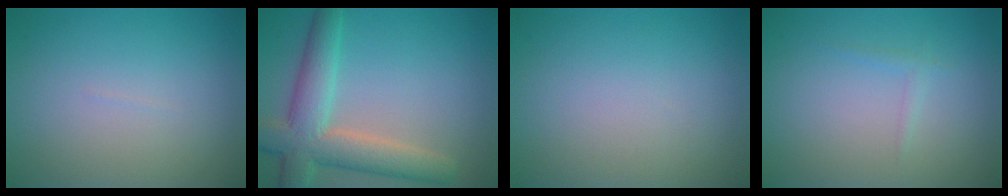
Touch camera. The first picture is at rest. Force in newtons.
{"total": 6.9, "press": 6.9, "slide": 0.6}
{"total": 0.0}
{"total": 0.8, "press": 0.8, "slide": 0.1}